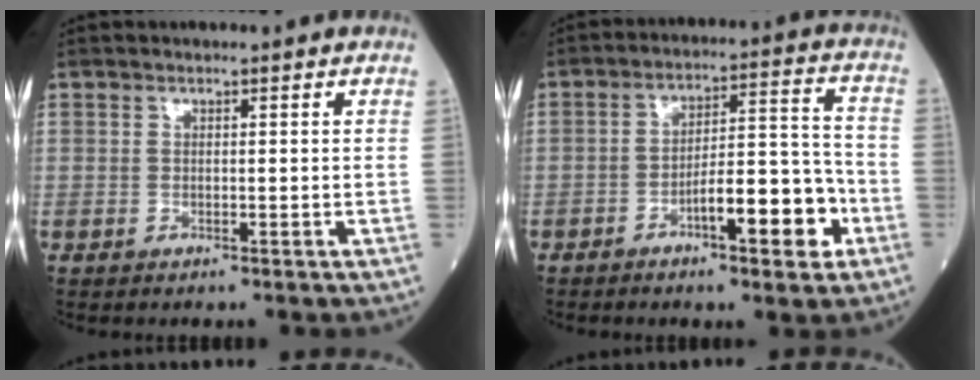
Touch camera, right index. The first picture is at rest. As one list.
[{"total": 10.7, "force": [-4.7, 2.3, 9.3], "torque": [-0.140, 0.021, -0.070]}]